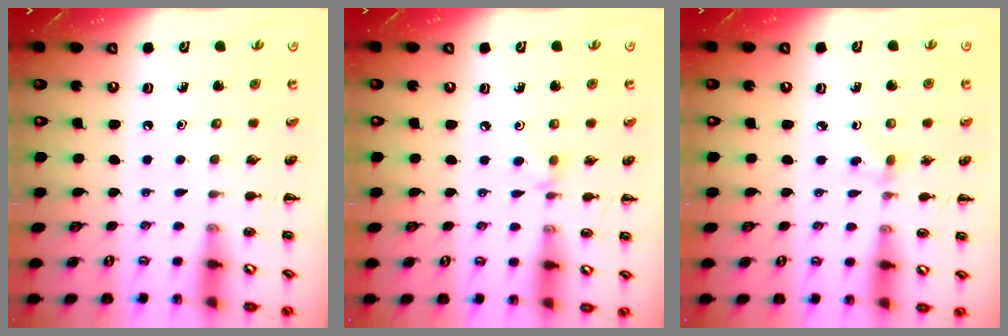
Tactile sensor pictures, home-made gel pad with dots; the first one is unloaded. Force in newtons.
{"total": 3.0, "press": 2.9, "slide": 1.0}
{"total": 3.0, "press": 2.8, "slide": 1.2}